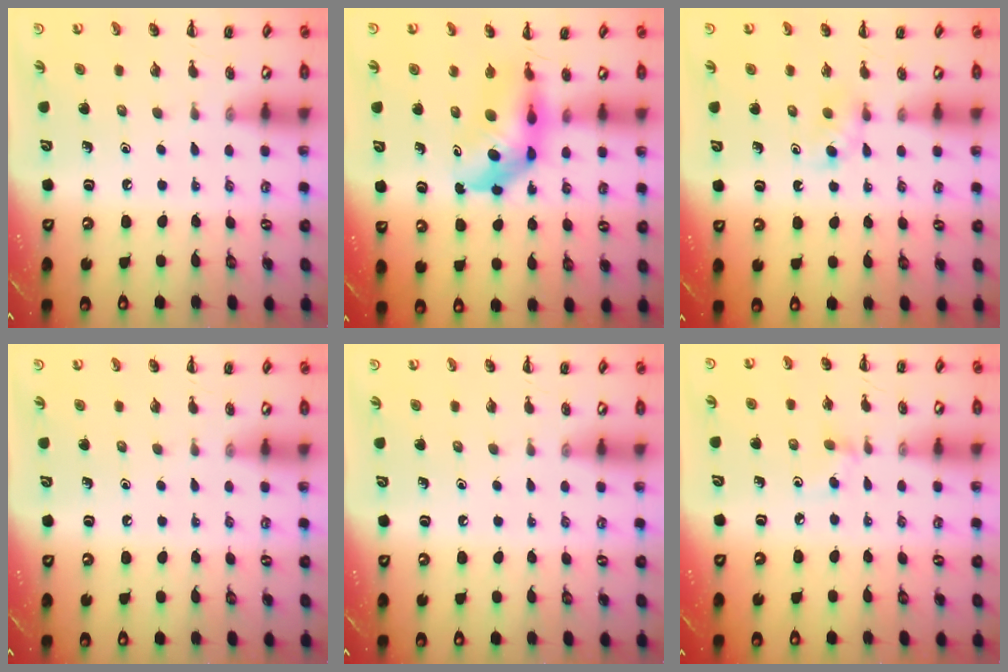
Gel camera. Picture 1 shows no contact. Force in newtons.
{"total": 6.2, "press": 5.9, "slide": 1.7}
{"total": 2.9, "press": 2.7, "slide": 1.1}
{"total": 0.0}
{"total": 0.0}
{"total": 4.4, "press": 4.2, "slide": 1.5}